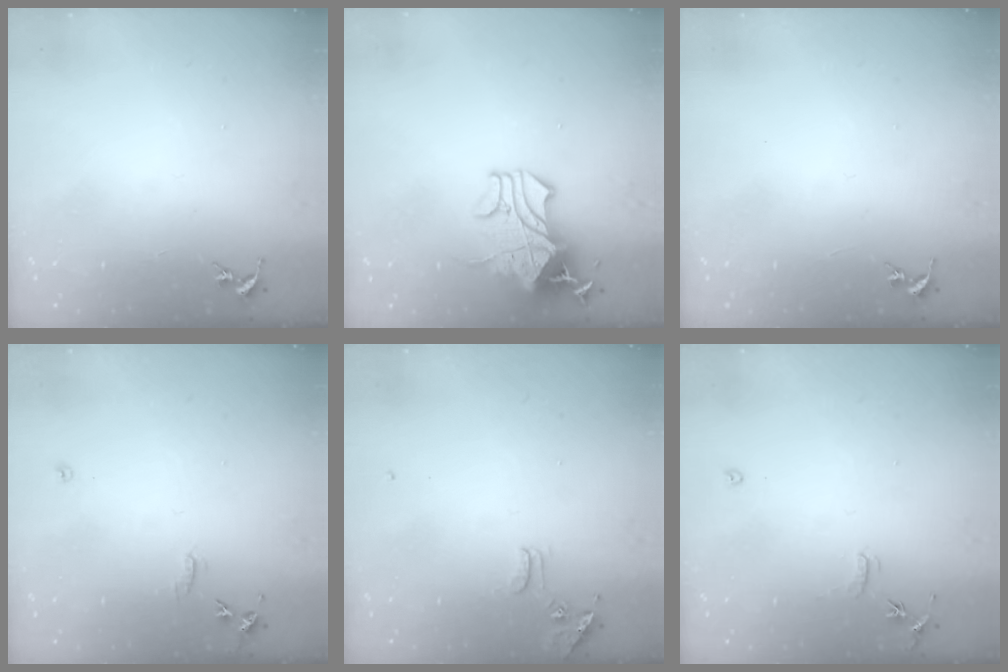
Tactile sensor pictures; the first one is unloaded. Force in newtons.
{"total": 18.0, "press": 18.0, "slide": 0.2}
{"total": 0.0}
{"total": 7.5, "press": 7.5, "slide": 0.6}
{"total": 8.0, "press": 7.9, "slide": 0.7}
{"total": 6.9, "press": 6.9, "slide": 0.7}